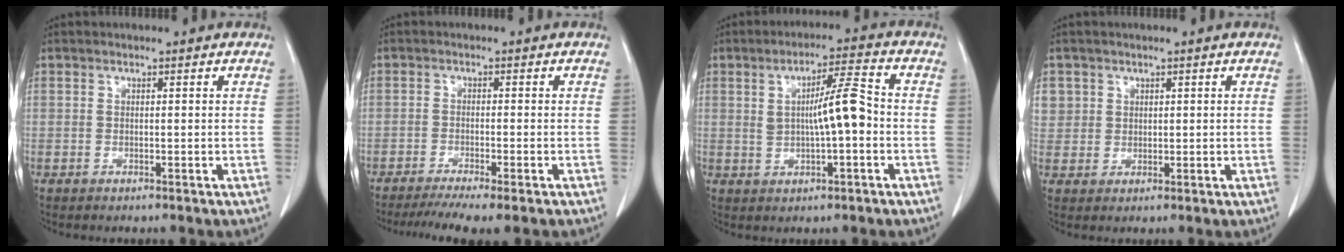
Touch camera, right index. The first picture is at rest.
{"total": 7.2, "force": [-5.5, 0.3, 4.7], "torque": [-0.068, -0.013, -0.085]}
{"total": 7.2, "force": [0.0, 1.0, 7.2], "torque": [-0.117, 0.011, 0.001]}
{"total": 3.8, "force": [1.6, 3.4, 0.2], "torque": [0.007, 0.004, 0.032]}